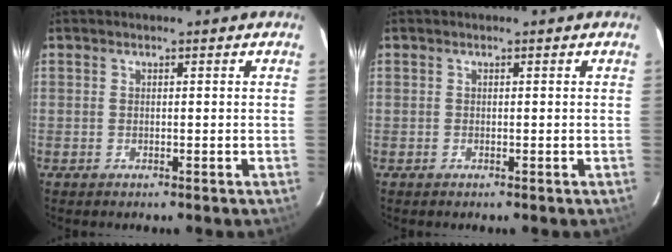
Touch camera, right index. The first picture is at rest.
{"total": 0.0}